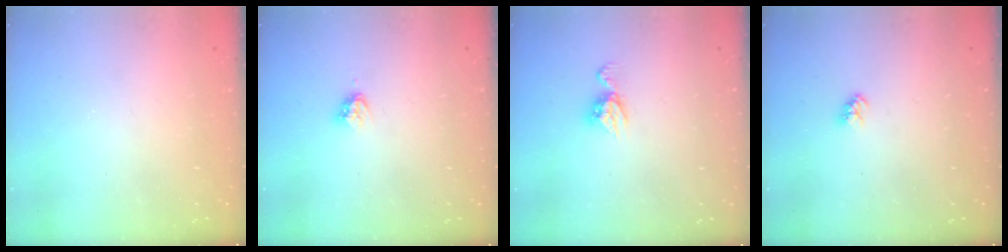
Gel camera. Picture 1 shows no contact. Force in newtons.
{"total": 3.5, "press": 3.5, "slide": 0.3}
{"total": 6.4, "press": 6.4, "slide": 0.5}
{"total": 3.2, "press": 3.2, "slide": 0.3}